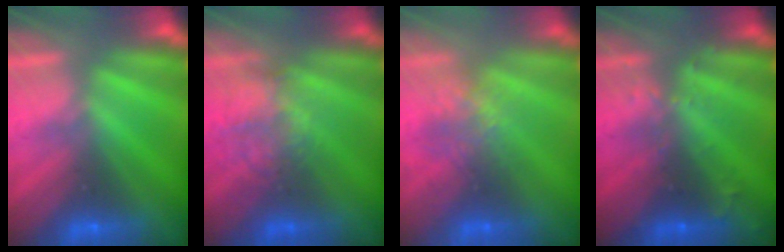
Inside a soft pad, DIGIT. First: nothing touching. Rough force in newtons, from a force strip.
{"total": 2.1}
{"total": 2.8}
{"total": 2.9}